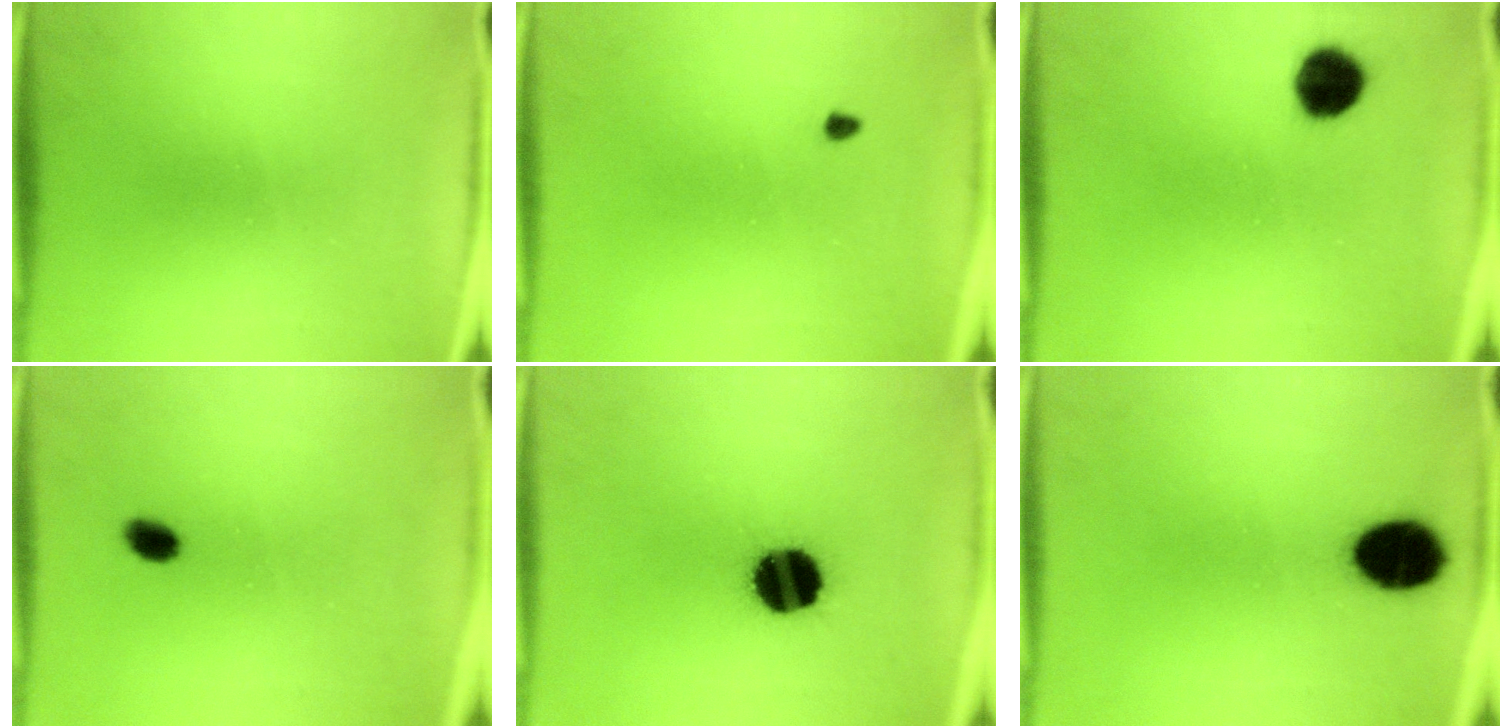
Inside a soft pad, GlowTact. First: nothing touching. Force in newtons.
{"total": 0.7}
{"total": 6.9}
{"total": 2.4}
{"total": 13.3}
{"total": 11.5}